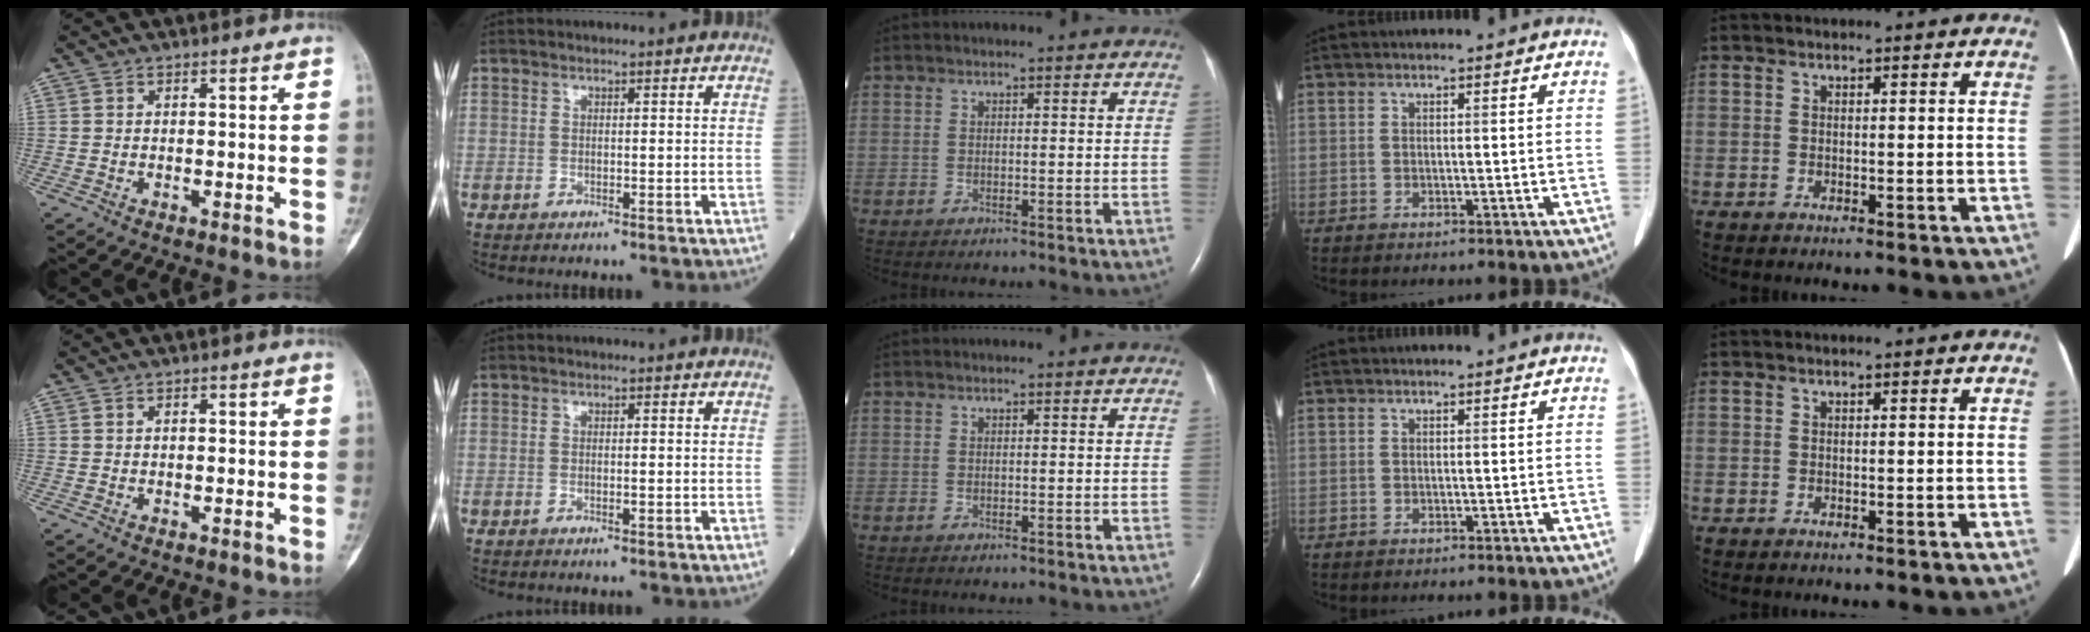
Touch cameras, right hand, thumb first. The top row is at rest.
{"index": {"total": 0.7, "force": [-0.1, 0.2, 0.7], "torque": [-0.012, -0.002, -0.001]}}